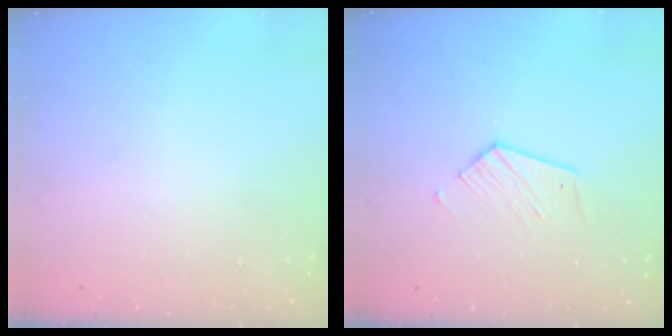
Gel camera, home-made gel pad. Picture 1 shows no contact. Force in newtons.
{"total": 6.3, "press": 6.3, "slide": 0.2}